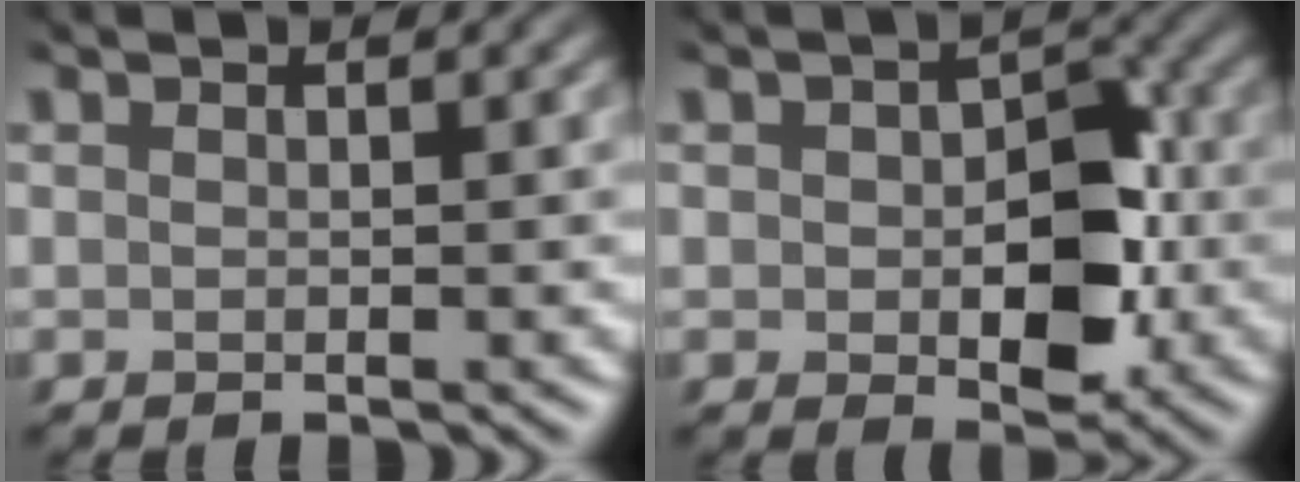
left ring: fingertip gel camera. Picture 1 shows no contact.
{"total": 6.2, "force": [-1.2, 3.9, 4.7], "torque": [-0.077, -0.005, -0.016]}